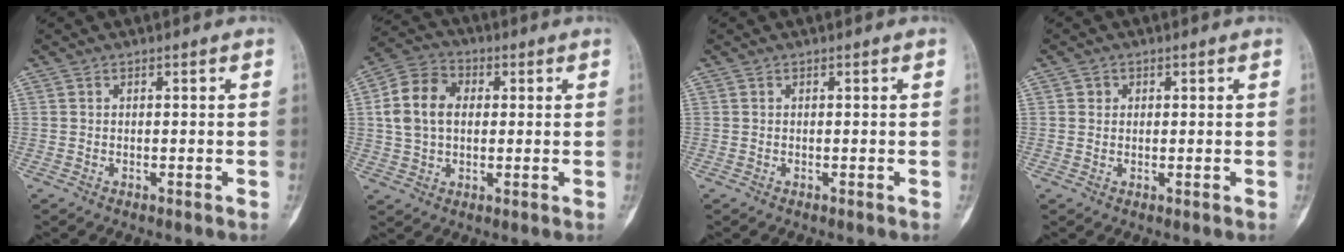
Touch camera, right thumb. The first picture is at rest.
{"total": 10.8, "force": [1.5, 7.9, 7.2], "torque": [-0.122, 0.020, 0.020]}
{"total": 0.0}
{"total": 1.5, "force": [0.5, 1.4, 0.3], "torque": [0.008, 0.001, 0.003]}